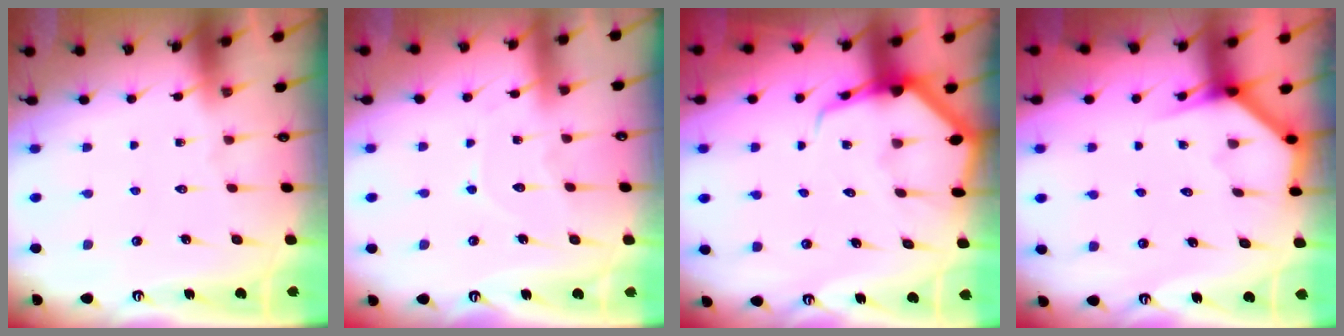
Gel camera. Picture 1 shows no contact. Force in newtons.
{"total": 6.1, "press": 6.1, "slide": 0.7}
{"total": 6.9, "press": 6.9, "slide": 0.8}
{"total": 3.9, "press": 3.9, "slide": 0.2}